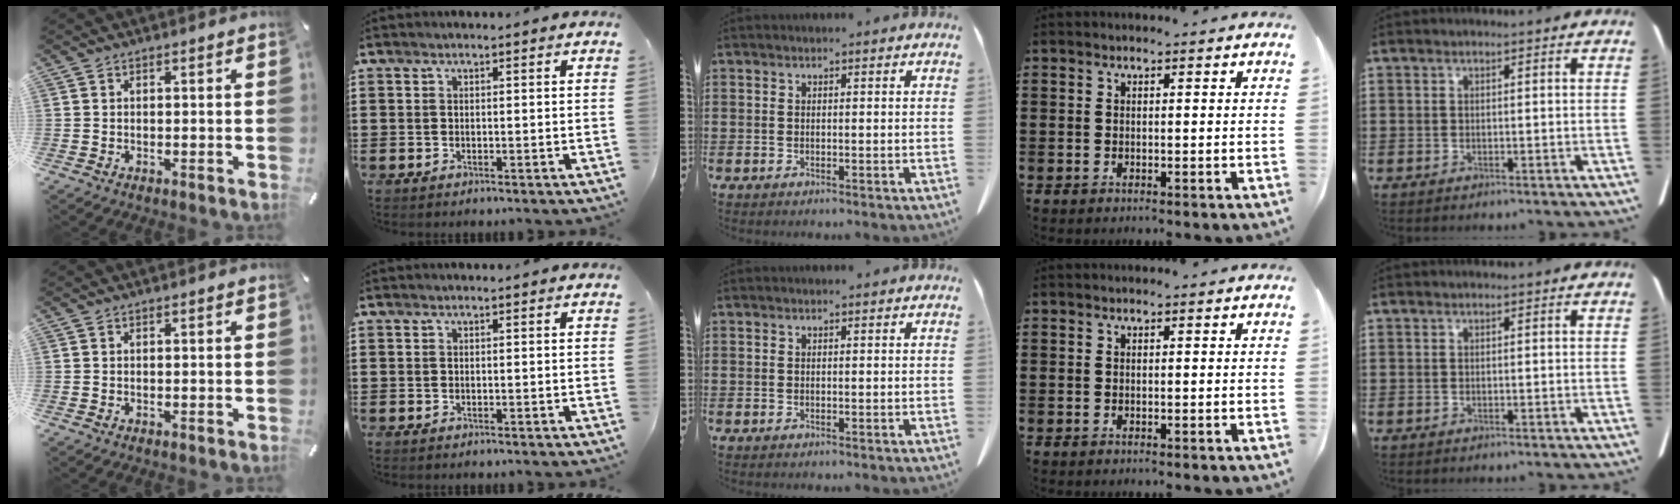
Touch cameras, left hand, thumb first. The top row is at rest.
{}